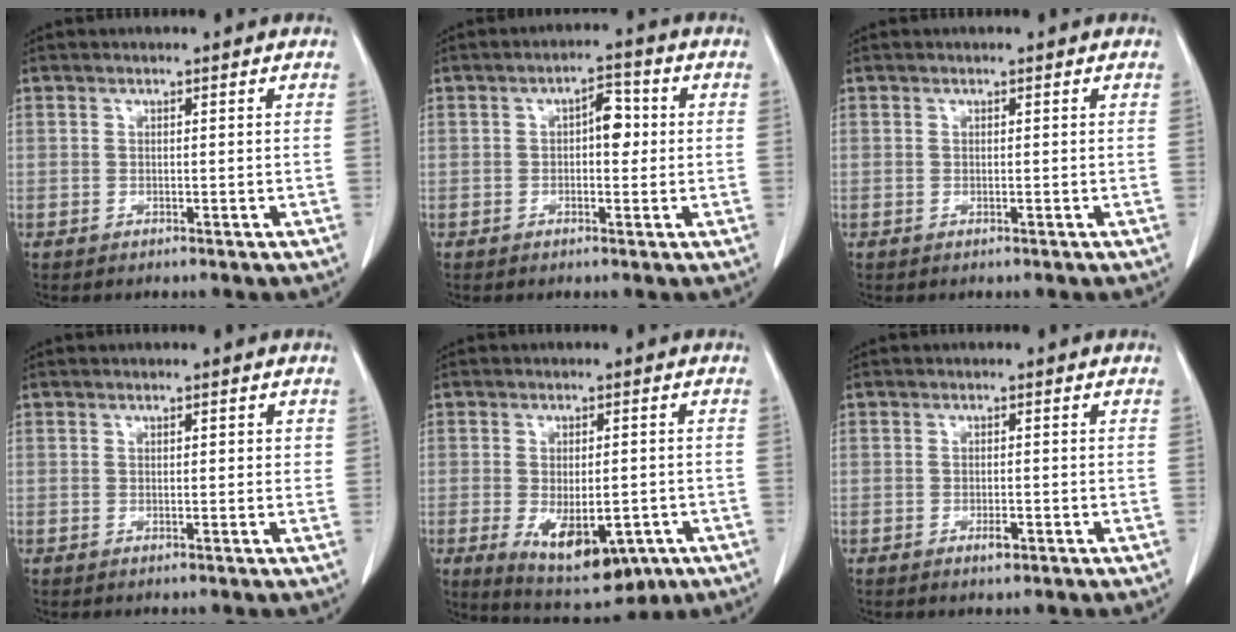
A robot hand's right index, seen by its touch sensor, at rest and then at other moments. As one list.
[{"total": 3.9, "force": [0.4, 1.8, 3.4], "torque": [-0.043, 0.015, 0.006]}, {"total": 0.0}, {"total": 1.4, "force": [0.5, 0.6, 1.1], "torque": [-0.011, 0.000, 0.005]}, {"total": 11.6, "force": [-4.6, 5.3, 9.2], "torque": [-0.143, -0.013, -0.058]}, {"total": 1.5, "force": [-0.8, 0.5, 1.2], "torque": [-0.022, -0.001, -0.010]}]